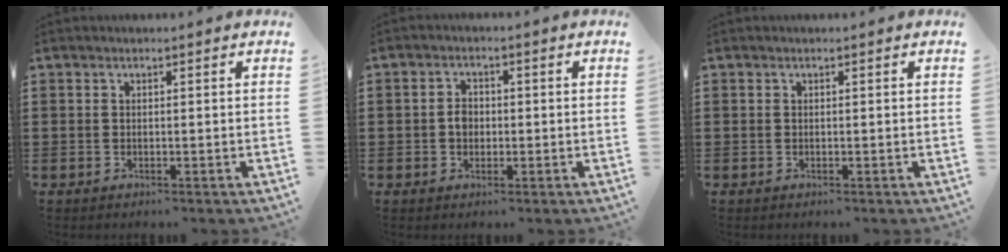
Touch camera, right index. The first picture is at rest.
{"total": 2.3, "force": [-0.3, 1.8, 1.5], "torque": [-0.030, 0.006, -0.008]}
{"total": 0.0}